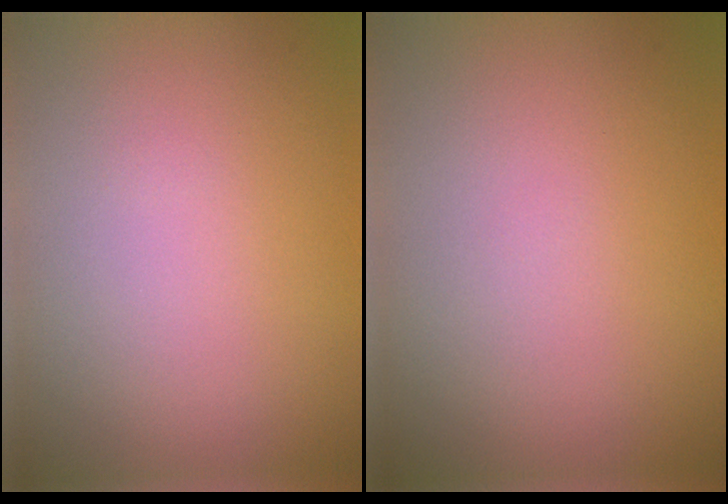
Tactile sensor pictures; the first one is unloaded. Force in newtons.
{"total": 0.0}